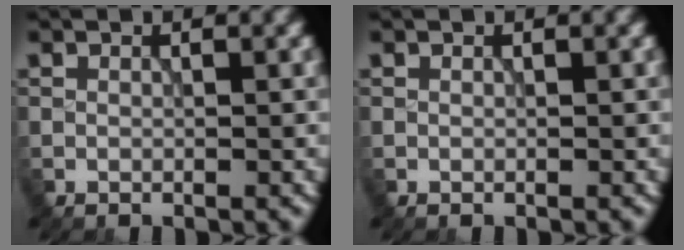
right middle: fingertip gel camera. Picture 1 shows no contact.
{"total": 0.0}